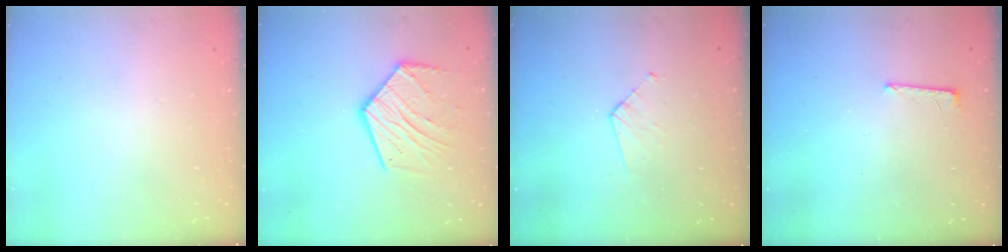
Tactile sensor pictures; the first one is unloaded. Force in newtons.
{"total": 16.1, "press": 16.1, "slide": 1.3}
{"total": 3.9, "press": 3.9, "slide": 0.3}
{"total": 6.2, "press": 6.2, "slide": 0.5}